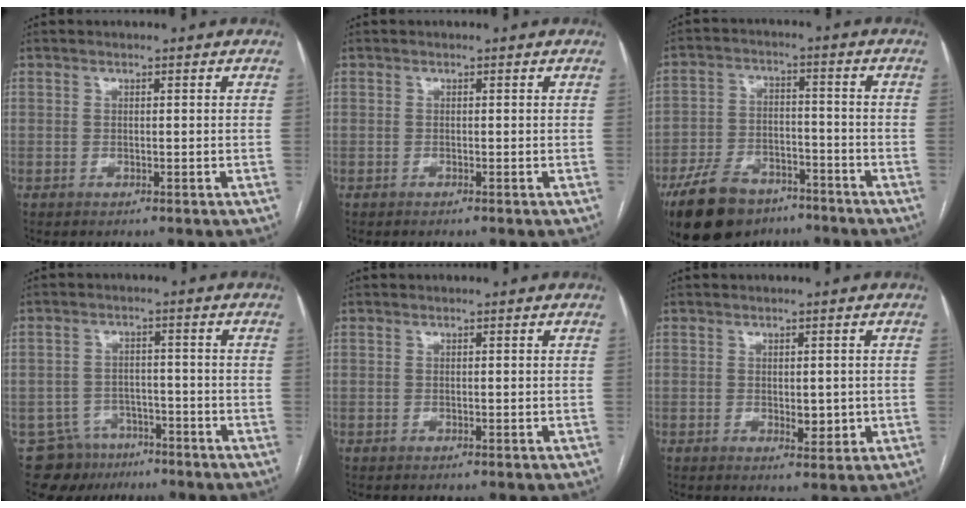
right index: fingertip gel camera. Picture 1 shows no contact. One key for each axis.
{"total": 0.0}
{"total": 13.9, "fx": -10.0, "fy": 7.1, "fz": 6.4, "tx": -0.127, "ty": 0.003, "tz": -0.167}
{"total": 7.8, "fx": -5.5, "fy": 5.5, "fz": 0.2, "tx": -0.001, "ty": 0.025, "tz": -0.080}
{"total": 0.0}
{"total": 3.1, "fx": -0.2, "fy": 1.5, "fz": 2.7, "tx": -0.036, "ty": -0.005, "tz": 0.004}